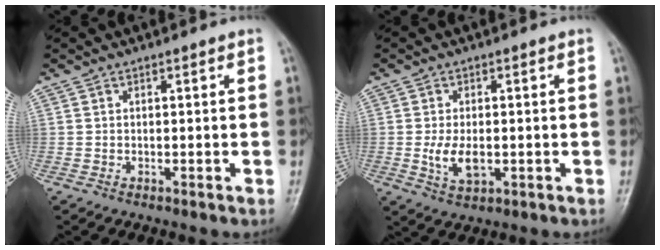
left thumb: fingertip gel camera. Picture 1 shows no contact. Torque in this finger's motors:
{"motor_torque": [-0.08, 0.40, 0.51, -0.03, 0.04]}